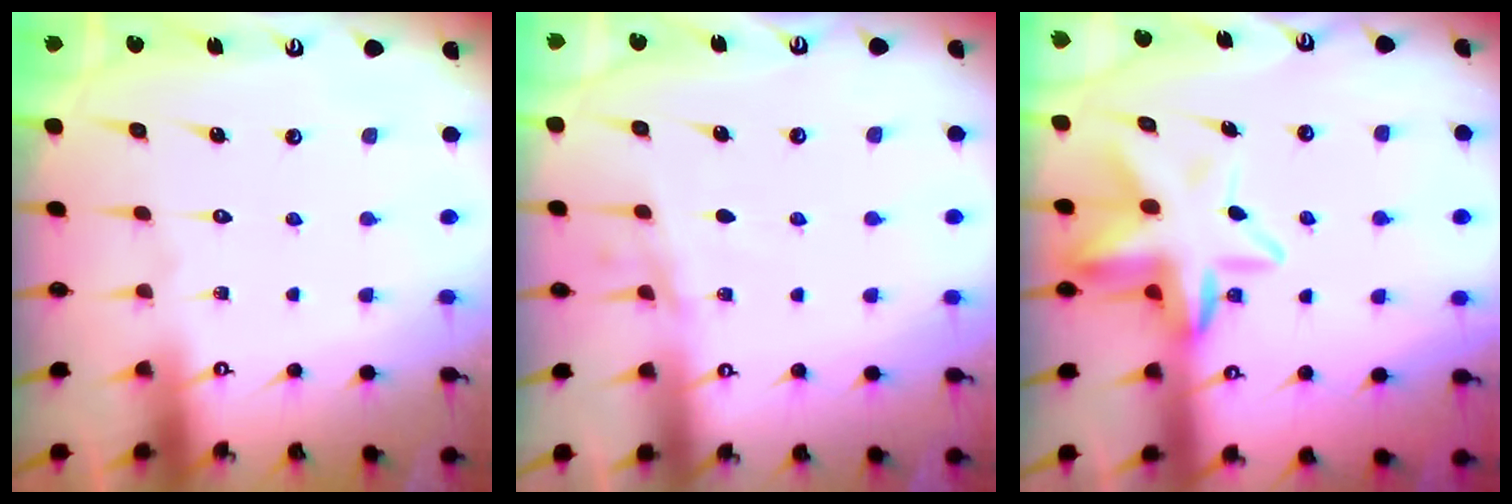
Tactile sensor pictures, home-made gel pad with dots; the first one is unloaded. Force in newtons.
{"total": 5.1, "press": 5.0, "slide": 1.3}
{"total": 11.0, "press": 10.7, "slide": 2.7}